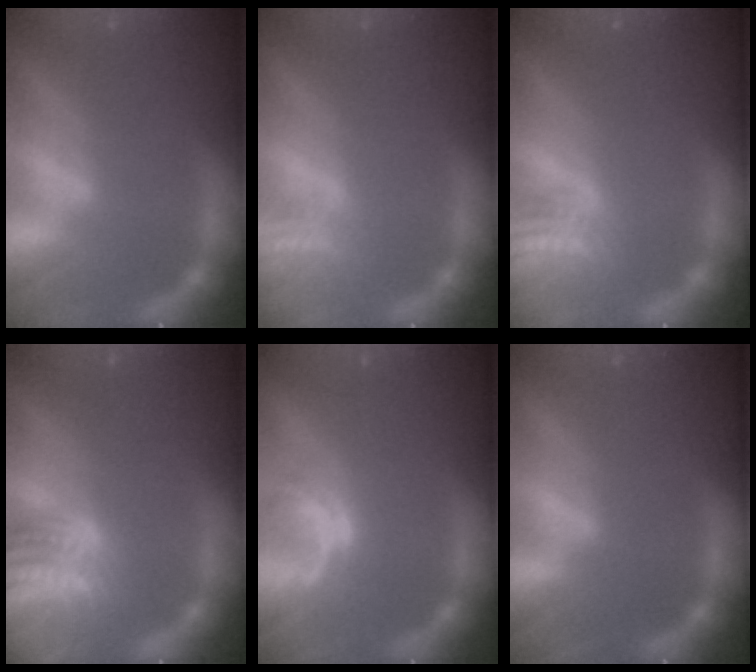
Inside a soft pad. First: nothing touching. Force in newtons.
{"total": 3.0}
{"total": 5.0}
{"total": 9.5}
{"total": 2.0}
{"total": 0.0}